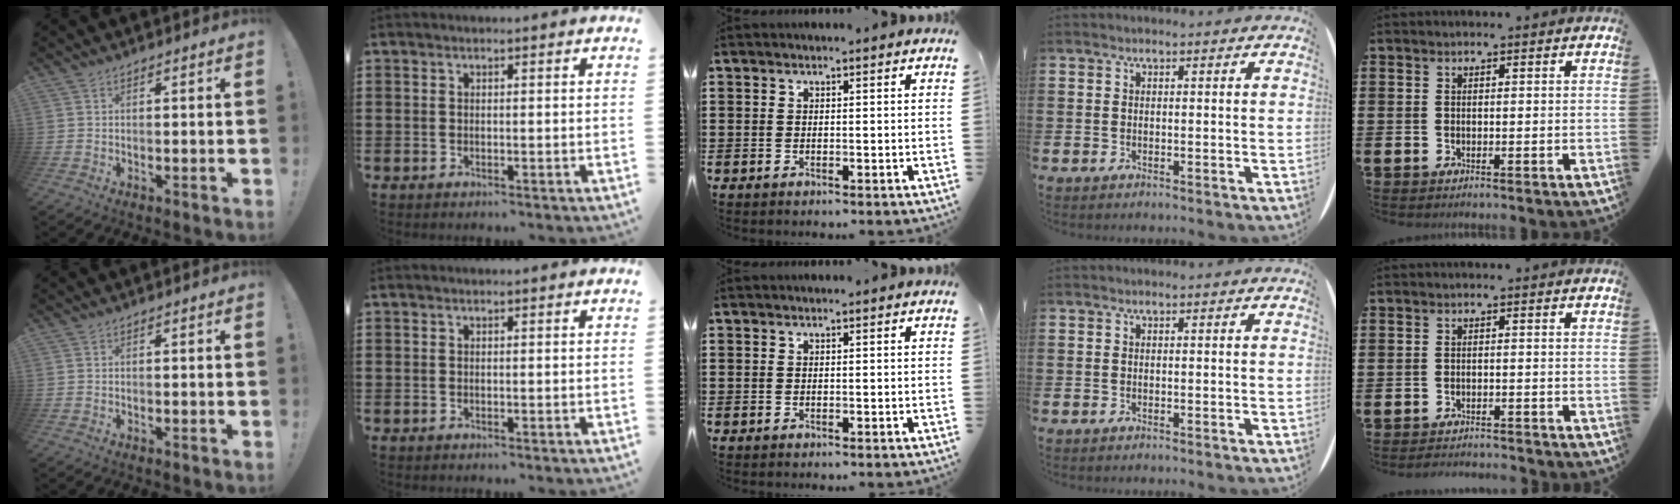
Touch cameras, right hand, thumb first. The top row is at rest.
{"little": {"total": 1.5, "force": [-1.5, -0.1, -0.1], "torque": [-0.003, 0.004, -0.031]}}